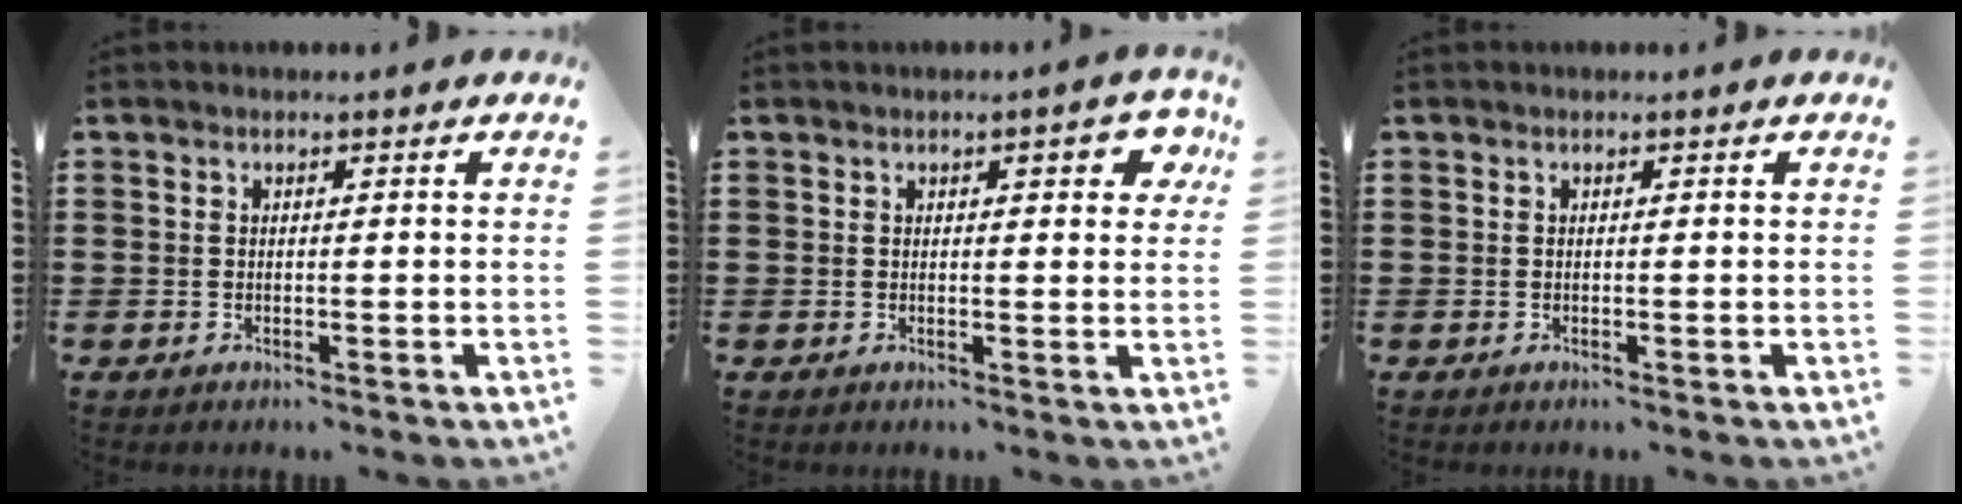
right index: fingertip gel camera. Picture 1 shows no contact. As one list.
[{"total": 3.7, "force": [1.4, 1.2, 3.1], "torque": [-0.034, -0.004, 0.015]}, {"total": 0.0}]